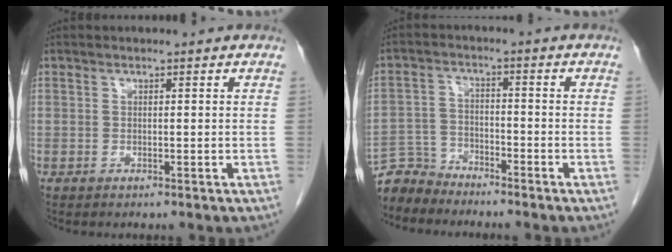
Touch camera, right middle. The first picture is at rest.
{"total": 5.0, "force": [-4.8, 1.0, -0.7], "torque": [0.011, -0.002, -0.094]}